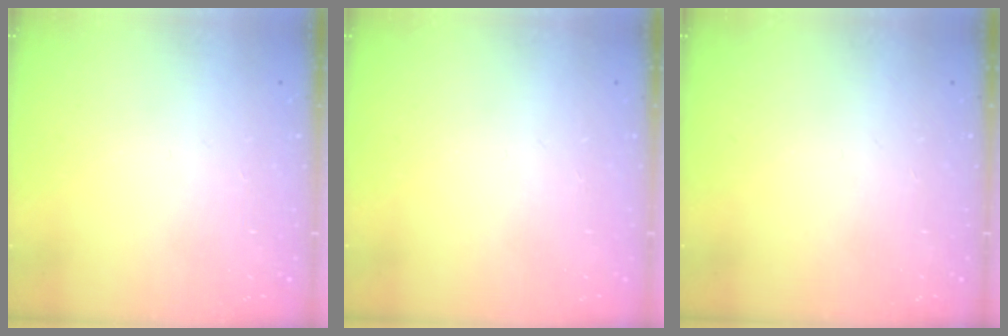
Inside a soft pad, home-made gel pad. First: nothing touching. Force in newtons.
{"total": 0.0}
{"total": 0.0}